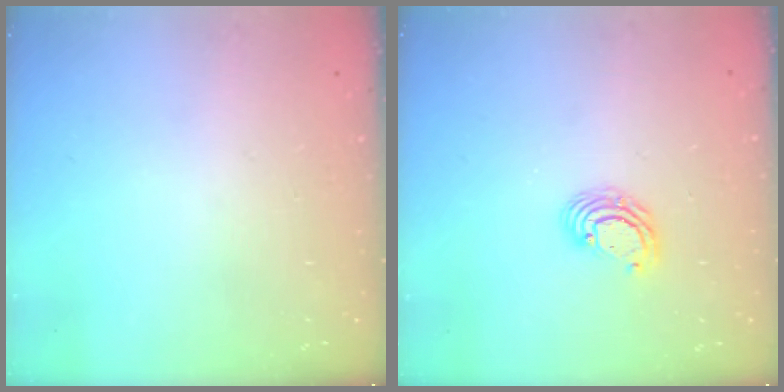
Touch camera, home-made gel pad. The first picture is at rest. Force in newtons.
{"total": 4.9, "press": 4.8, "slide": 0.2}